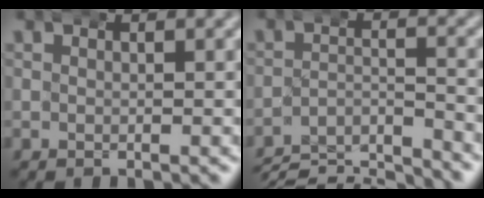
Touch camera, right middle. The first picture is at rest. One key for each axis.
{"total": 8.7, "fx": -7.8, "fy": 2.7, "fz": 2.6, "tx": -0.043, "ty": -0.031, "tz": -0.125}